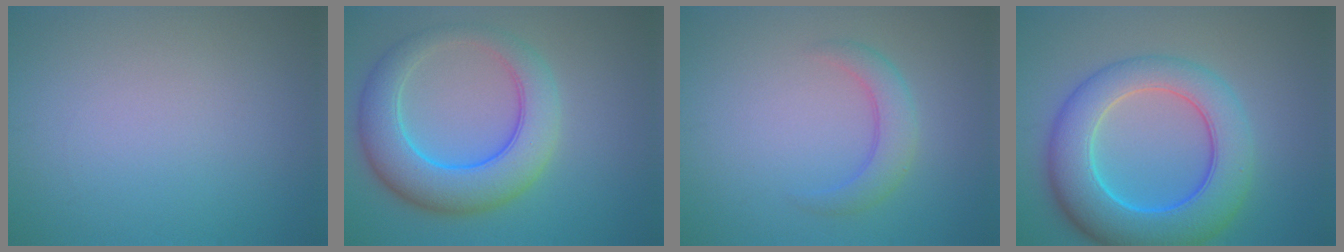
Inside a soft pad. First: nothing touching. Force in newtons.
{"total": 7.6, "press": 7.6, "slide": 0.2}
{"total": 2.8, "press": 2.7, "slide": 0.2}
{"total": 9.4, "press": 9.4, "slide": 0.4}